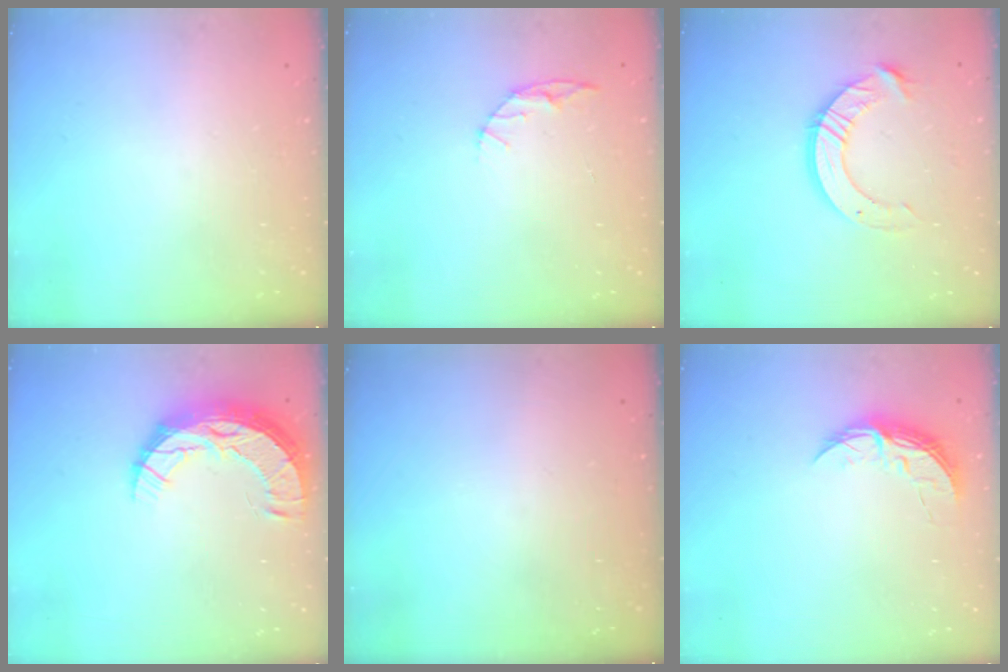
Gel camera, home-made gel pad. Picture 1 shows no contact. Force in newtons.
{"total": 5.0, "press": 5.0, "slide": 0.4}
{"total": 10.1, "press": 10.1, "slide": 0.9}
{"total": 13.0, "press": 13.0, "slide": 0.9}
{"total": 0.0}
{"total": 5.9, "press": 5.9, "slide": 0.5}